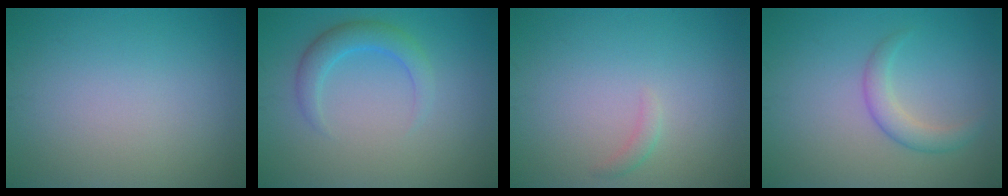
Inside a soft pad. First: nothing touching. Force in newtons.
{"total": 2.8, "press": 2.8, "slide": 0.2}
{"total": 0.8, "press": 0.8, "slide": 0.1}
{"total": 2.3, "press": 2.3, "slide": 0.0}